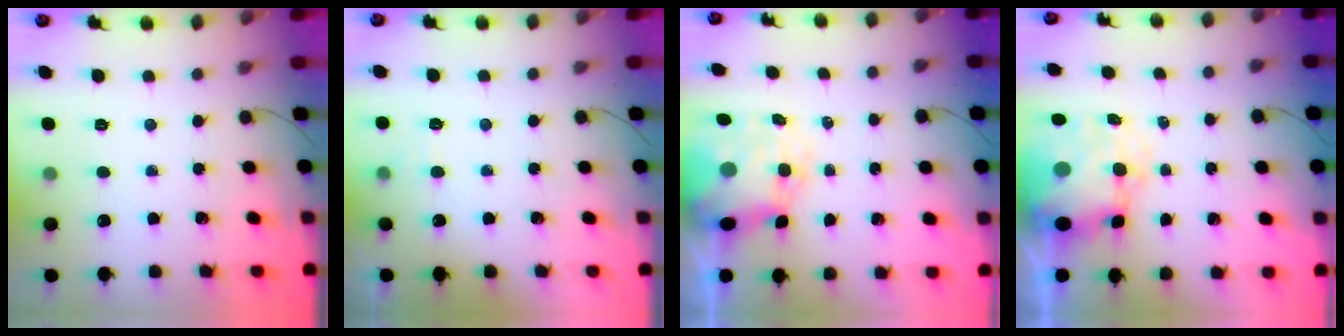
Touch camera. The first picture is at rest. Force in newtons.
{"total": 5.7, "press": 5.6, "slide": 1.1}
{"total": 7.6, "press": 7.4, "slide": 1.9}
{"total": 9.9, "press": 9.7, "slide": 2.1}